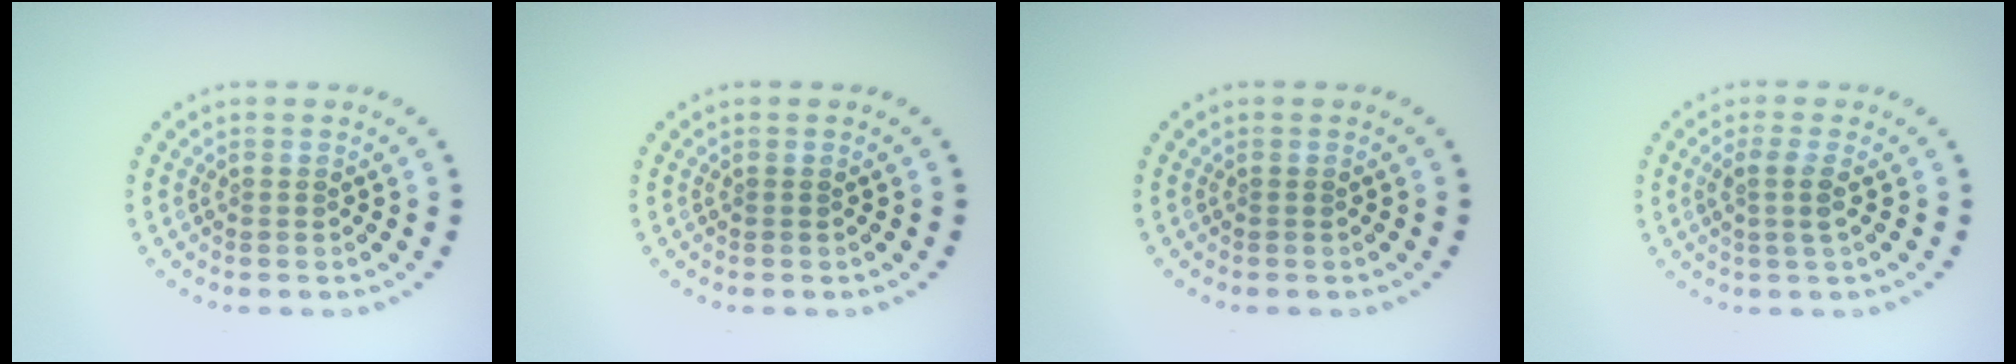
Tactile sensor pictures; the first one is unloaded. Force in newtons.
{"total": 0.0}
{"total": 0.0}
{"total": 1.8, "press": 1.5, "slide": 1.0}